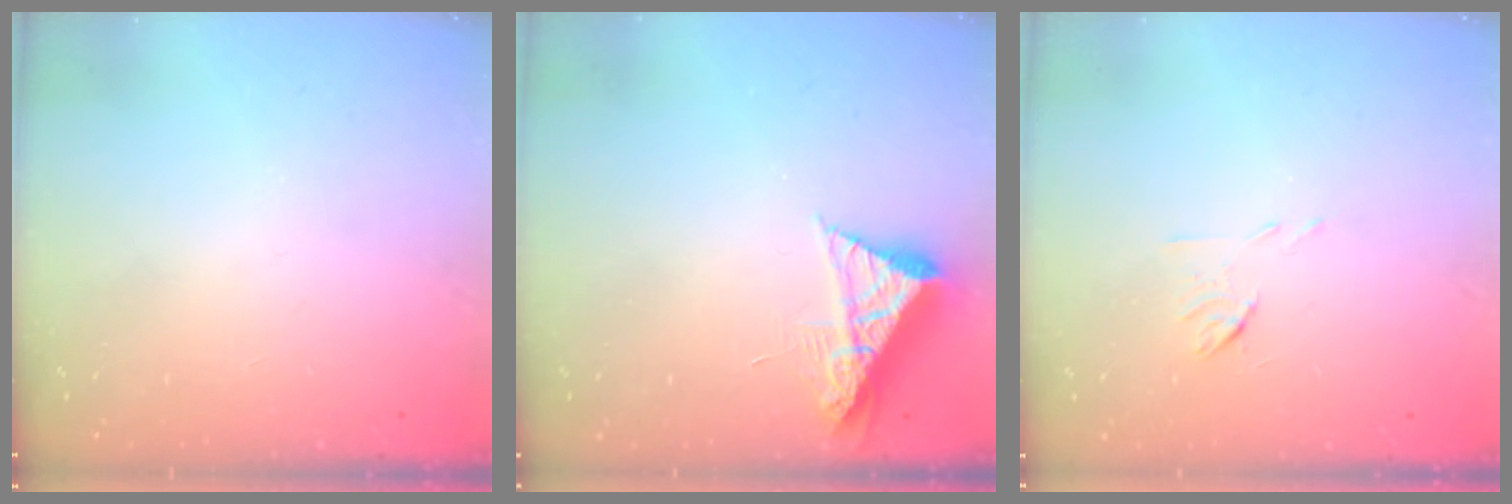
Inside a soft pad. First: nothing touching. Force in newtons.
{"total": 8.1, "press": 8.1, "slide": 0.8}
{"total": 5.3, "press": 5.2, "slide": 1.0}